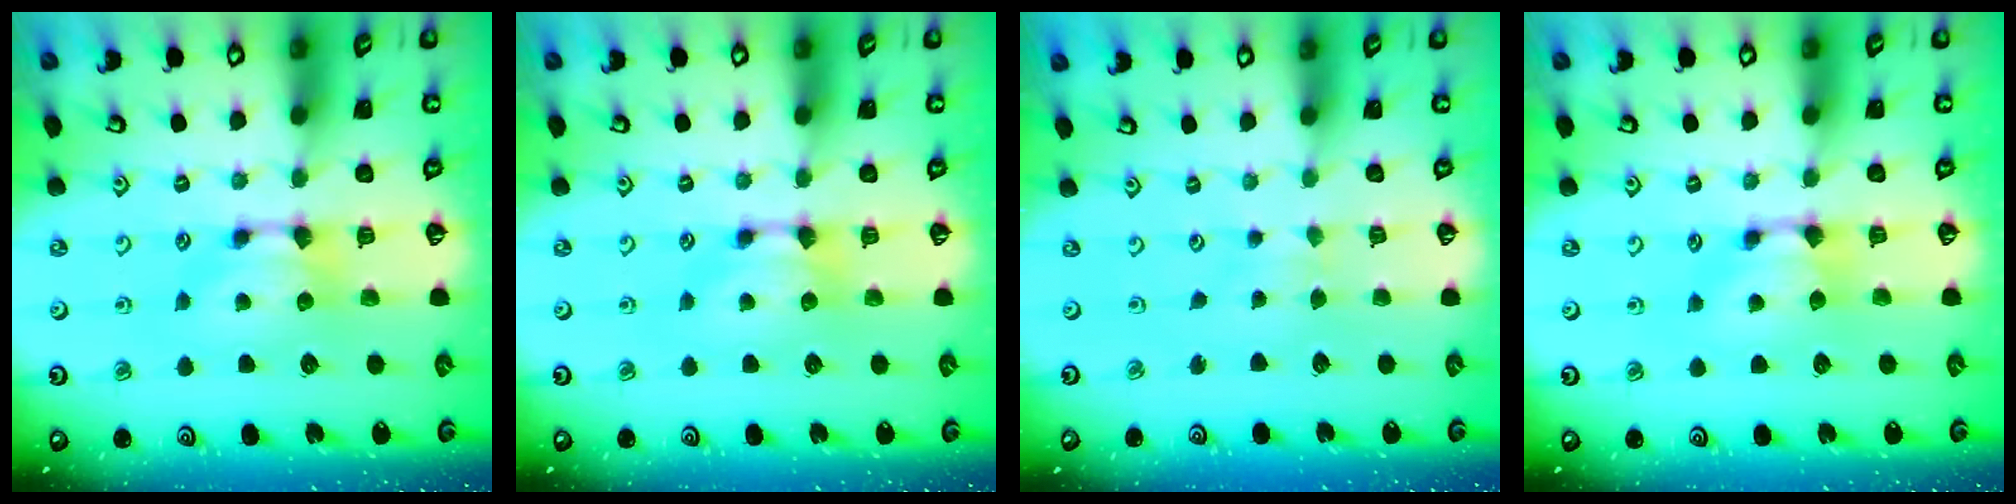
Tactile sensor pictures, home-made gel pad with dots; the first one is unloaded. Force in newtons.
{"total": 0.0}
{"total": 2.4, "press": 2.4, "slide": 0.1}
{"total": 0.6, "press": 0.2, "slide": 0.5}